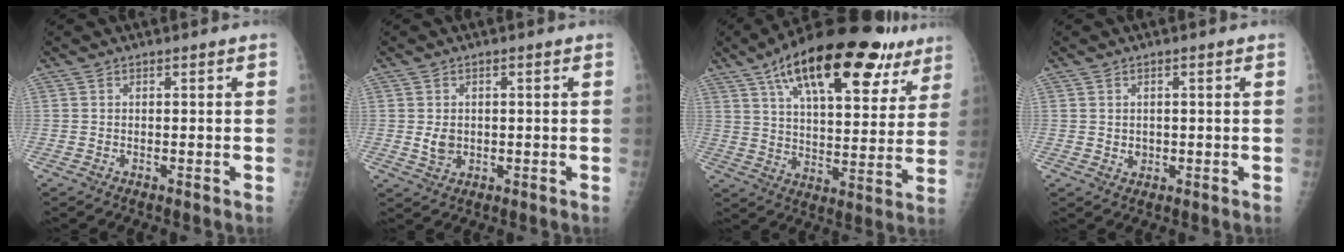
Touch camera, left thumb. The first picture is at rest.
{"total": 3.2, "force": [0.0, 2.5, 1.9], "torque": [-0.026, -0.003, 0.007]}
{"total": 27.0, "force": [15.6, 11.2, 19.0], "torque": [-0.261, -0.021, 0.237]}
{"total": 1.8, "force": [0.1, 1.5, 0.9], "torque": [-0.007, 0.000, 0.006]}